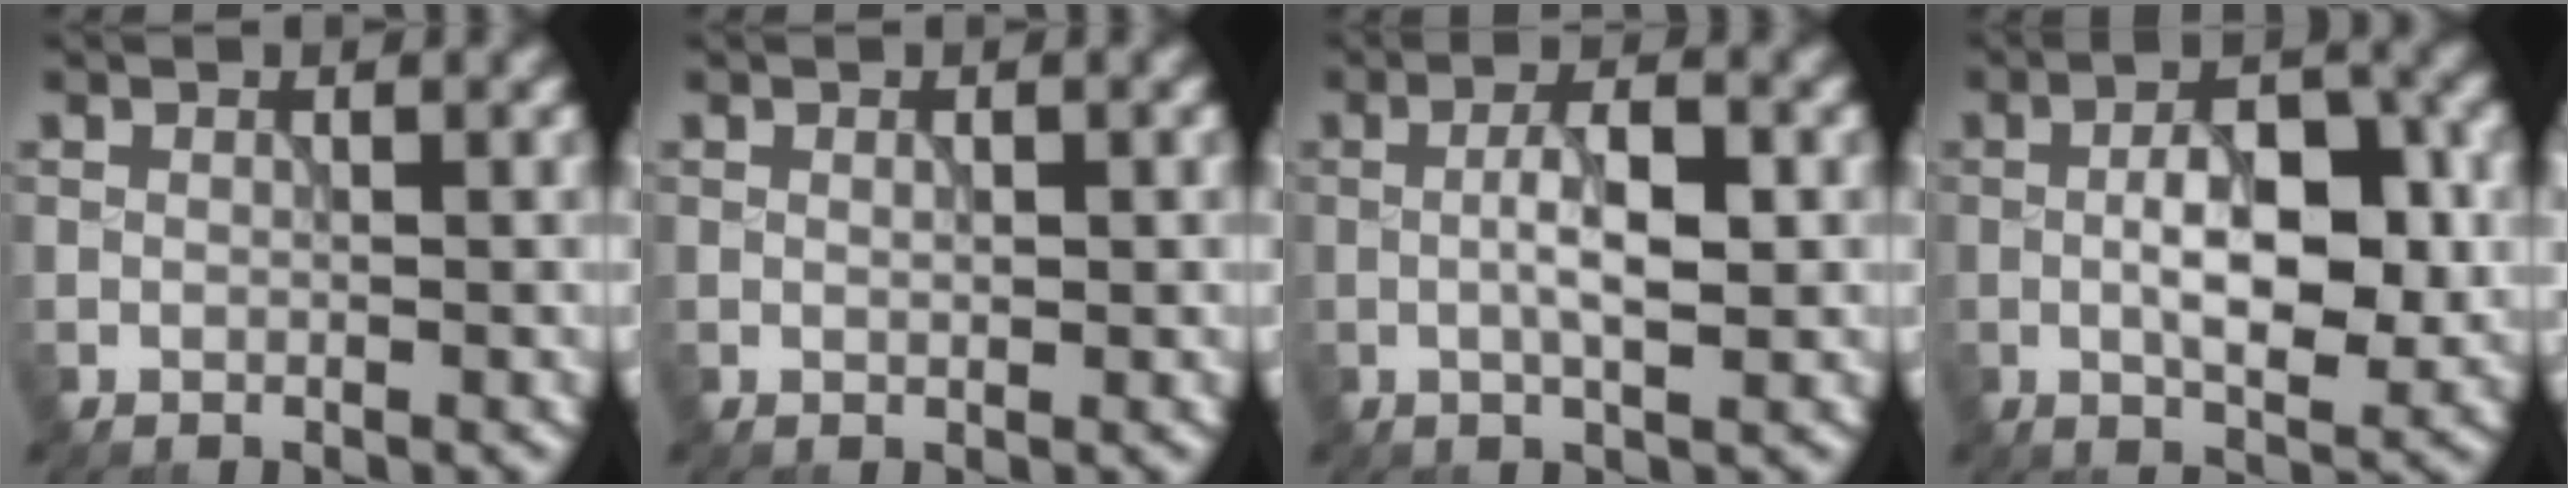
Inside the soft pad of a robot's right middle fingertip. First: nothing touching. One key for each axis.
{"total": 0.6, "fx": 0.1, "fy": 0.2, "fz": 0.5, "tx": -0.009, "ty": 0.001, "tz": 0.002}
{"total": 4.0, "fx": -0.2, "fy": 1.1, "fz": 3.8, "tx": -0.071, "ty": 0.004, "tz": -0.005}
{"total": 7.3, "fx": -0.4, "fy": 3.1, "fz": 6.6, "tx": -0.108, "ty": 0.002, "tz": -0.010}